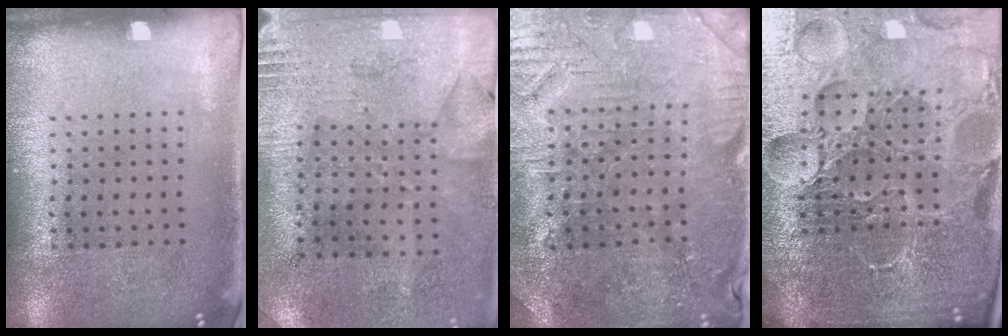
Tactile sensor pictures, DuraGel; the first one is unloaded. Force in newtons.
{"total": 2.8, "press": 2.2, "slide": 1.7}
{"total": 1.7, "press": 1.6, "slide": 0.5}
{"total": 6.8, "press": 6.0, "slide": 3.2}